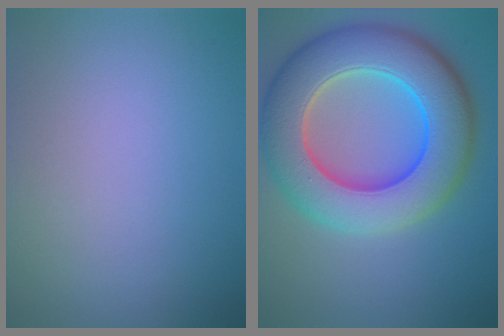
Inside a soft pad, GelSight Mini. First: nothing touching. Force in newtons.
{"total": 11.4, "press": 11.4, "slide": 0.6}